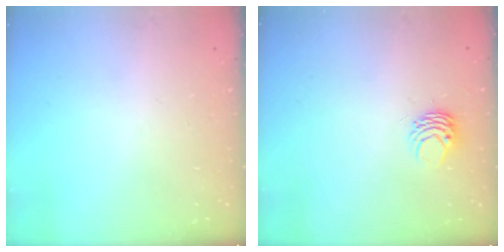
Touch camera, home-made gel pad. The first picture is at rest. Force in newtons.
{"total": 4.7, "press": 4.7, "slide": 0.4}